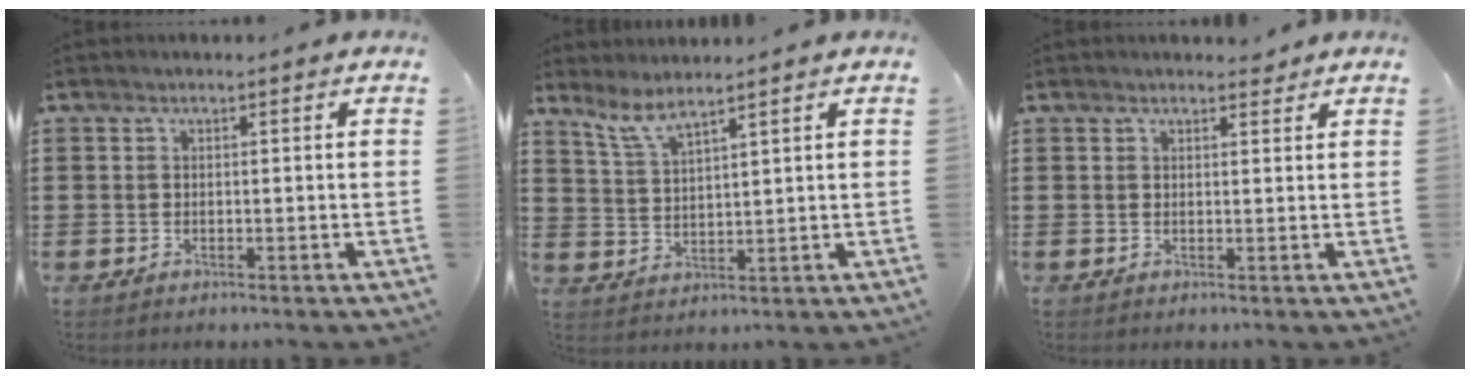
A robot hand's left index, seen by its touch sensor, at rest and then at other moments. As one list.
[{"total": 4.6, "force": [3.8, 0.5, 2.5], "torque": [-0.062, -0.013, 0.069]}, {"total": 1.5, "force": [1.4, 0.5, 0.3], "torque": [-0.001, 0.000, 0.025]}]